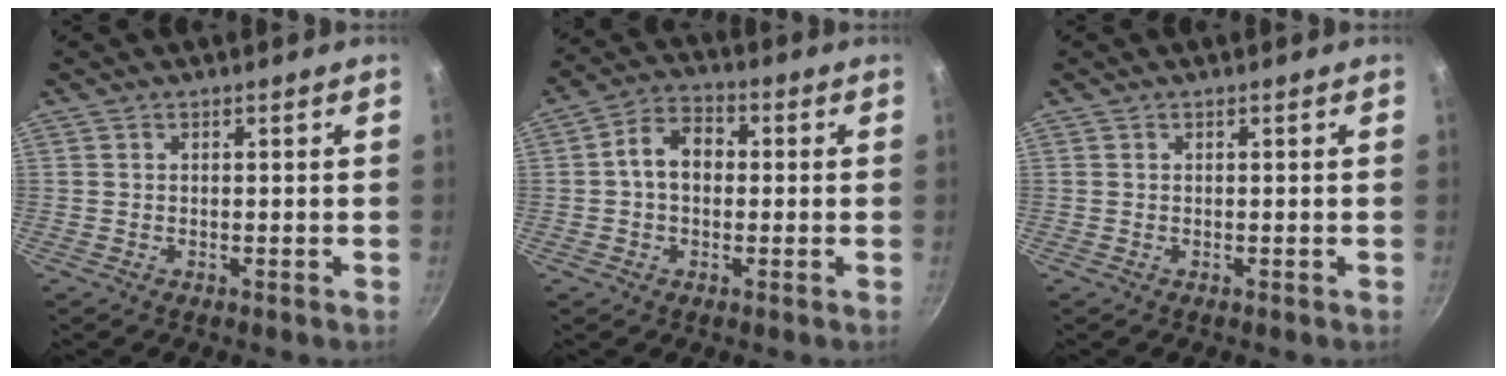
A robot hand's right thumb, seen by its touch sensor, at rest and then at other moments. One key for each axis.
{"total": 7.7, "fx": 0.3, "fy": 5.6, "fz": 5.2, "tx": -0.060, "ty": 0.023, "tz": -0.009}
{"total": 0.0}